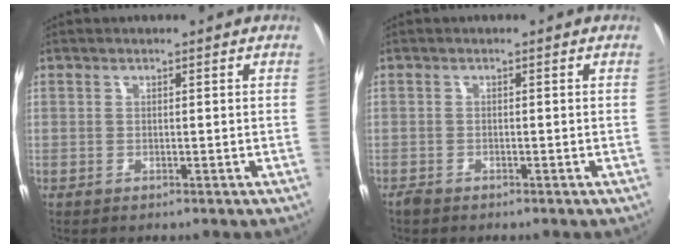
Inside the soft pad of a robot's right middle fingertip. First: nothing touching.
{"total": 0.8, "force": [-0.8, 0.3, 0.2], "torque": [-0.008, -0.001, -0.016]}